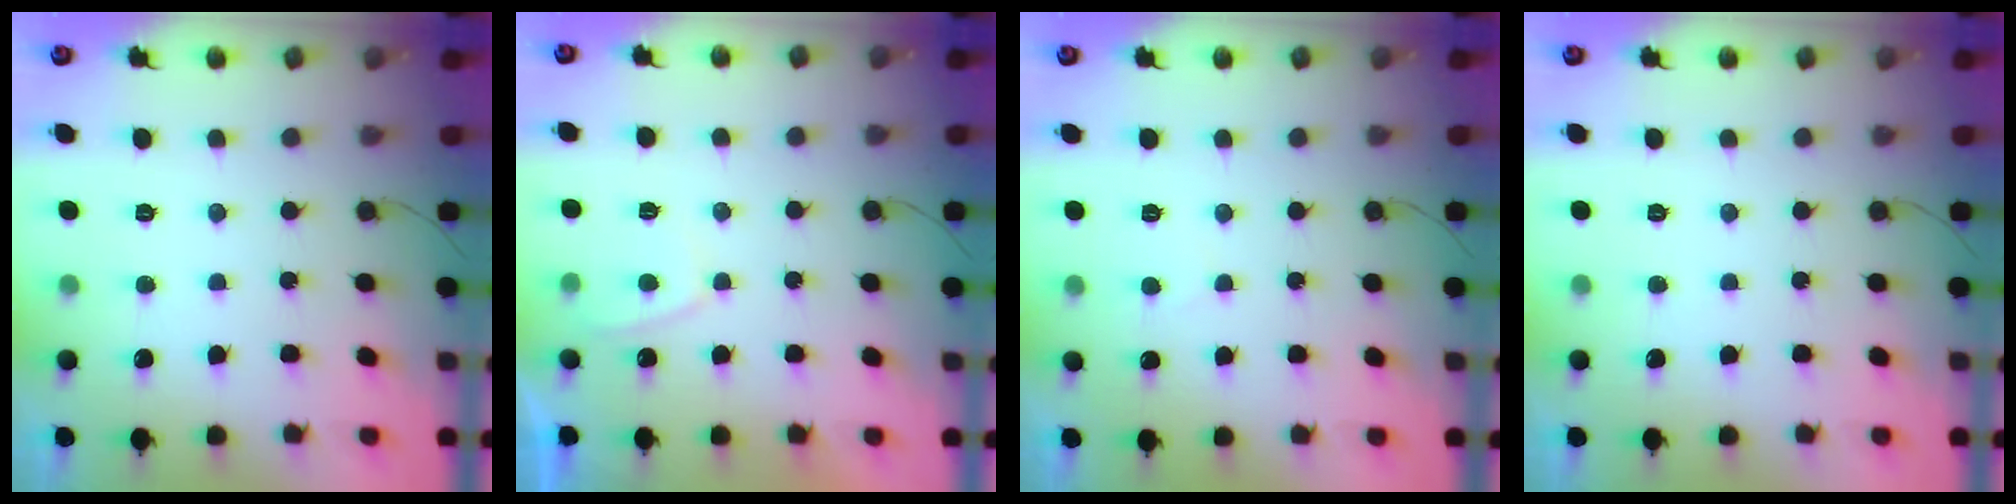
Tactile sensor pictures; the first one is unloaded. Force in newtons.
{"total": 2.7, "press": 2.6, "slide": 0.8}
{"total": 3.0, "press": 3.0, "slide": 0.3}
{"total": 0.0}